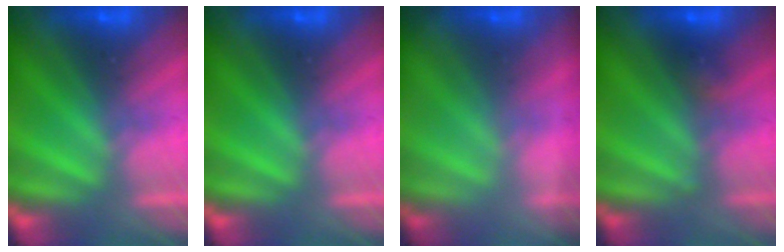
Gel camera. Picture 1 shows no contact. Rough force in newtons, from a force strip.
{"total": 0.0}
{"total": 1.8}
{"total": 2.3}